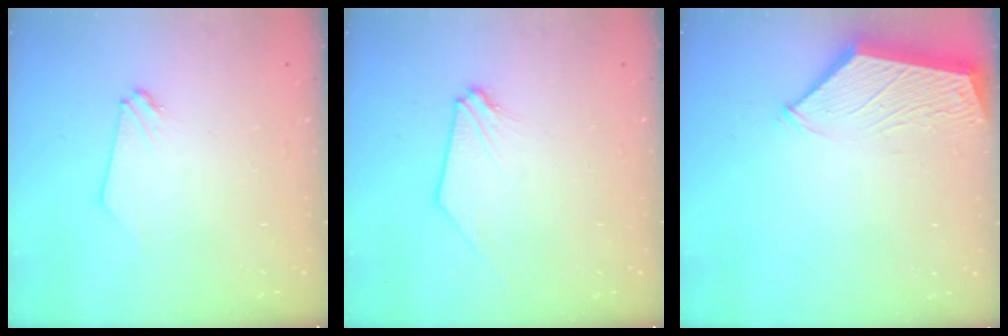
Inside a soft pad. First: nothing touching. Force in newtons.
{"total": 0.0}
{"total": 3.8, "press": 3.7, "slide": 0.6}